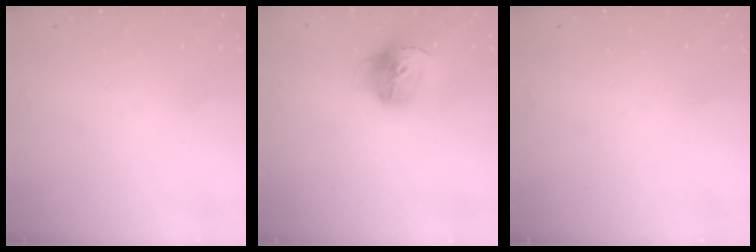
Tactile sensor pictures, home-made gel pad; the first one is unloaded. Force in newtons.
{"total": 15.1, "press": 15.0, "slide": 1.5}
{"total": 0.0}